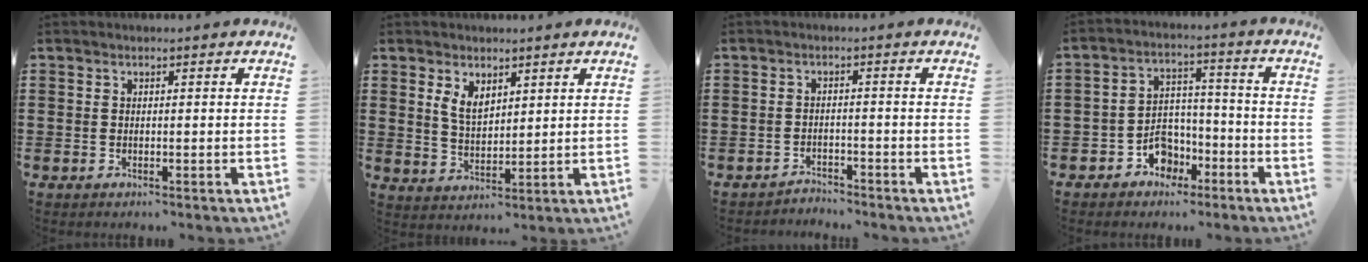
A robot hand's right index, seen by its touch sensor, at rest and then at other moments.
{"total": 4.0, "force": [2.2, 2.3, 2.4], "torque": [-0.055, 0.007, 0.041]}
{"total": 2.1, "force": [-2.1, 0.2, -0.1], "torque": [-0.006, 0.001, -0.045]}
{"total": 5.4, "force": [-3.0, 4.2, 1.4], "torque": [-0.033, 0.016, -0.054]}